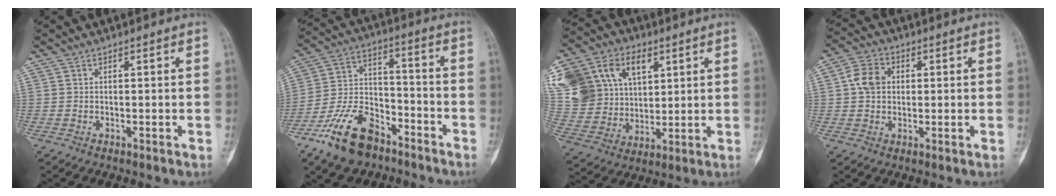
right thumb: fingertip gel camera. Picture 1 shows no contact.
{"total": 15.3, "force": [-10.1, 8.1, 8.1], "torque": [-0.141, 0.072, -0.192]}
{"total": 27.7, "force": [11.1, 20.2, 15.4], "torque": [-0.351, 0.048, 0.229]}
{"total": 6.7, "force": [1.0, 5.2, 4.0], "torque": [-0.060, 0.009, 0.012]}